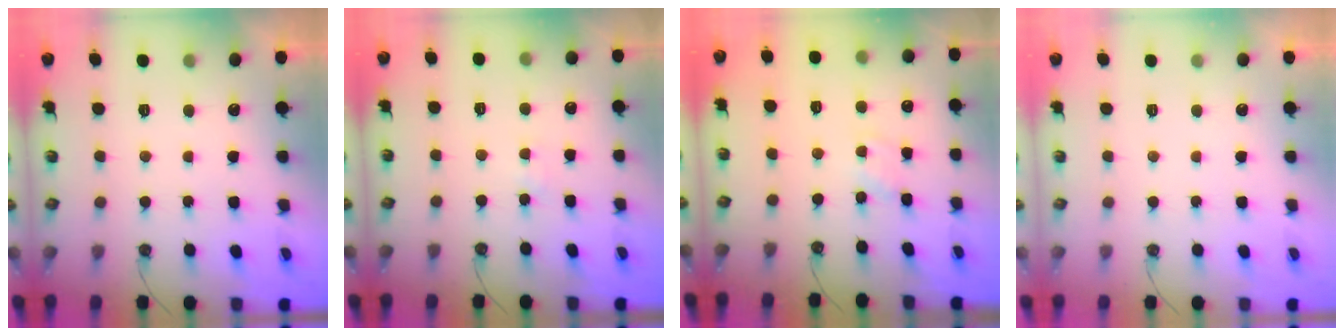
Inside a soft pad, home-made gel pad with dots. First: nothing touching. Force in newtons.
{"total": 3.0, "press": 2.9, "slide": 0.4}
{"total": 1.7, "press": 1.6, "slide": 0.2}
{"total": 0.0}